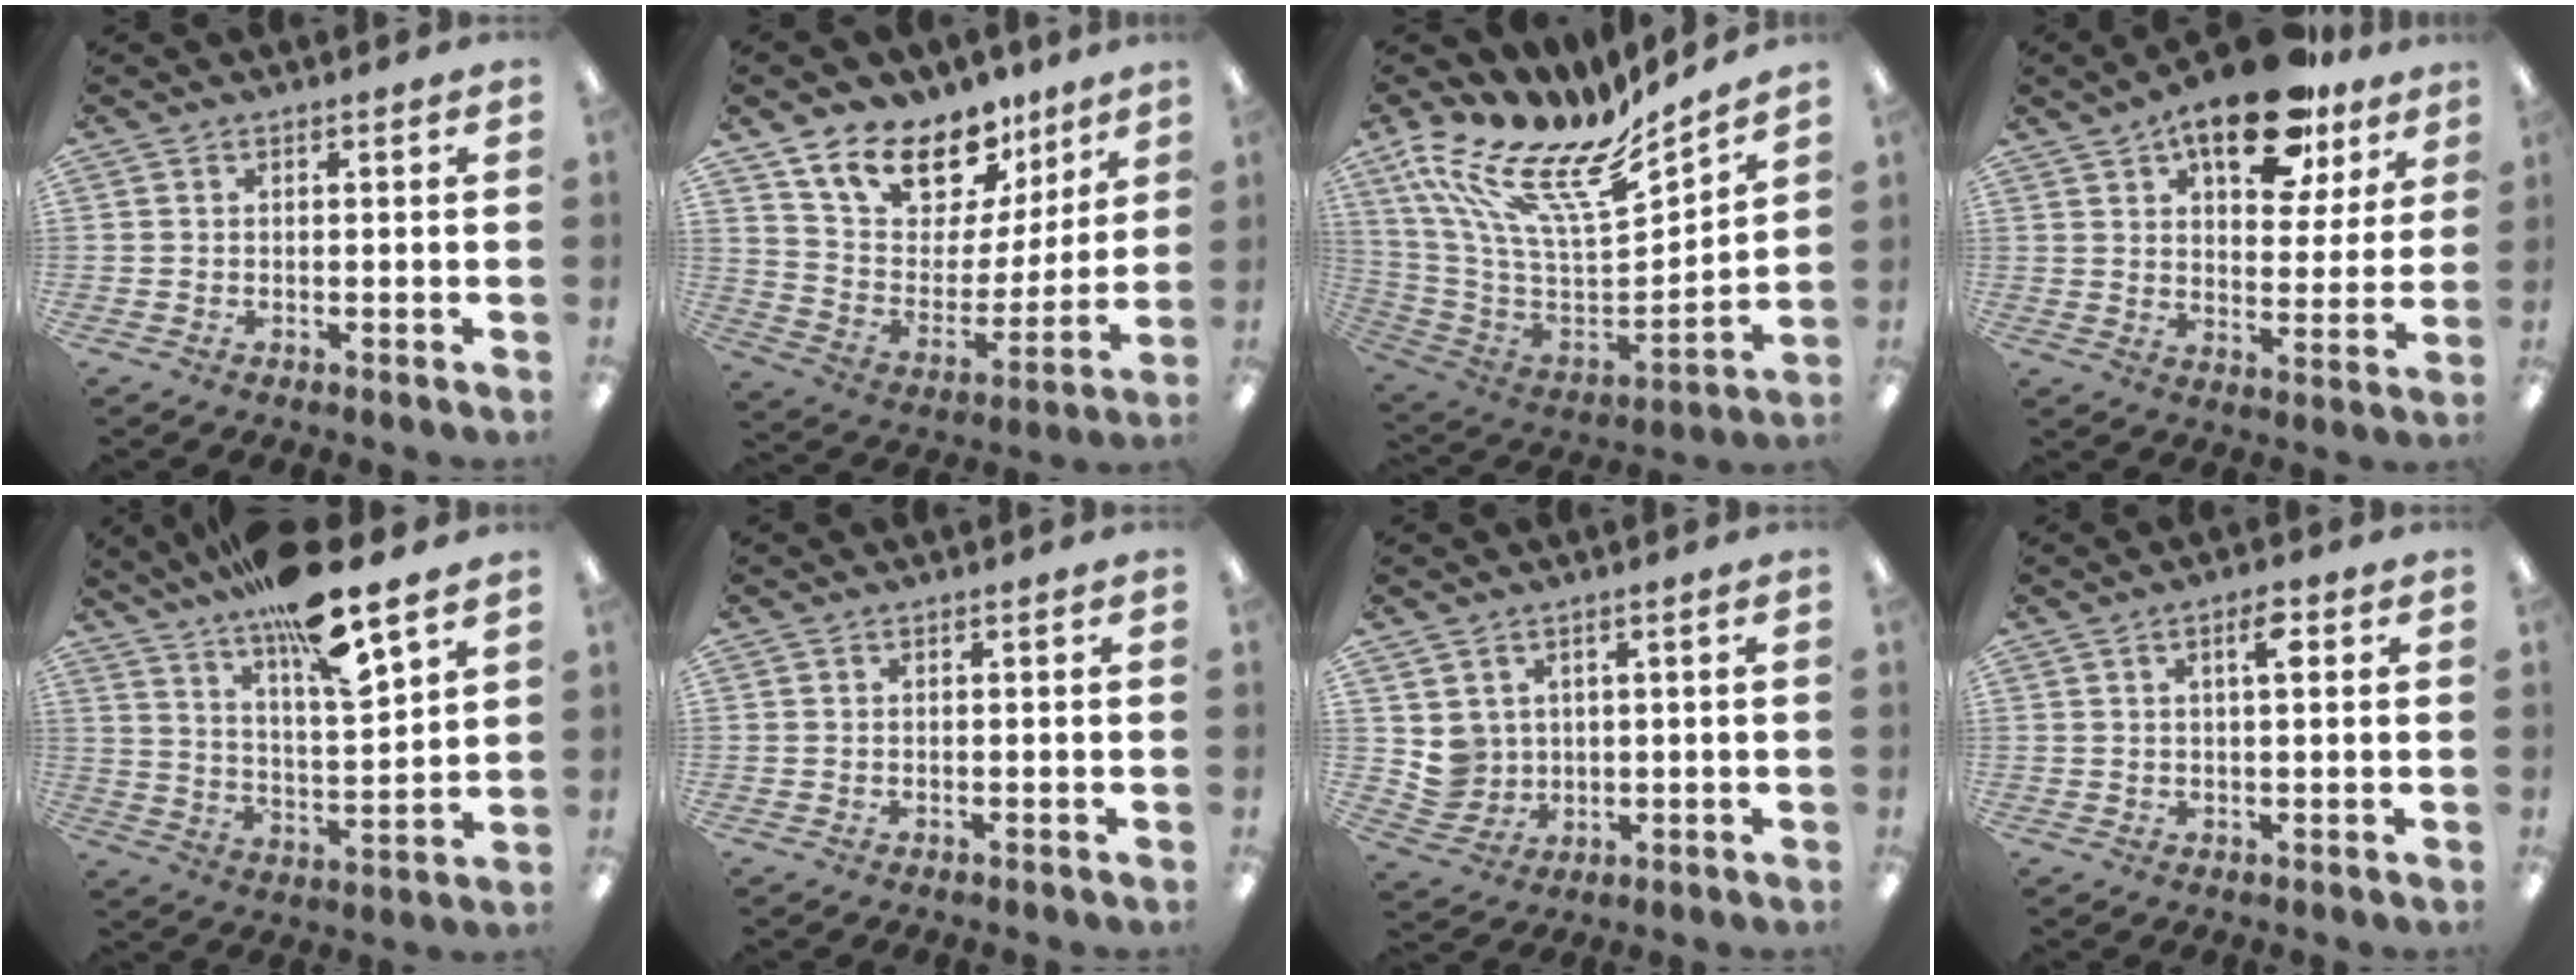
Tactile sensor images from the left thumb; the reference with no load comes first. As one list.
[{"total": 15.9, "force": [12.1, 8.7, 5.6], "torque": [-0.110, -0.089, 0.220]}, {"total": 19.5, "force": [13.3, 7.5, 12.2], "torque": [-0.230, -0.113, 0.228]}, {"total": 19.3, "force": [12.4, 9.0, 11.8], "torque": [-0.162, -0.063, 0.203]}, {"total": 16.3, "force": [12.6, 2.7, 9.9], "torque": [-0.172, -0.080, 0.207]}, {"total": 0.0}, {"total": 5.2, "force": [2.0, 4.8, 0.2], "torque": [-0.010, -0.006, 0.042]}, {"total": 4.9, "force": [1.9, 1.6, 4.1], "torque": [-0.063, -0.002, 0.026]}]